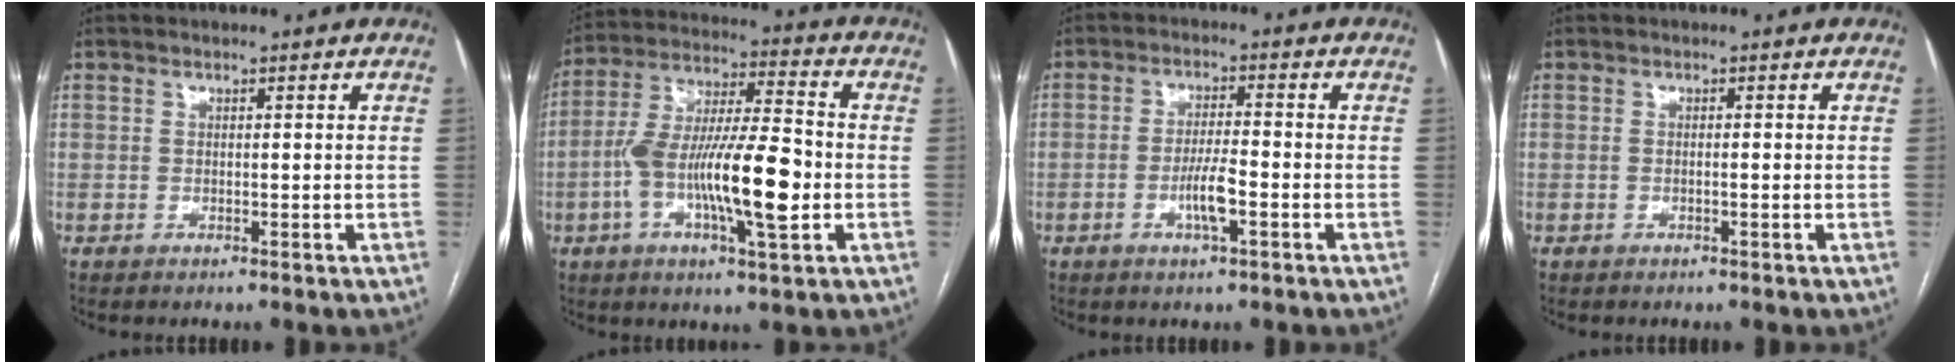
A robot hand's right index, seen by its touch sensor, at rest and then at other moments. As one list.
[{"total": 16.2, "force": [-3.5, 3.0, 15.6], "torque": [-0.292, 0.007, -0.060]}, {"total": 4.8, "force": [-1.8, 0.5, 4.4], "torque": [-0.085, -0.003, -0.033]}, {"total": 0.5, "force": [-0.2, 0.0, 0.5], "torque": [-0.012, 0.000, -0.002]}]